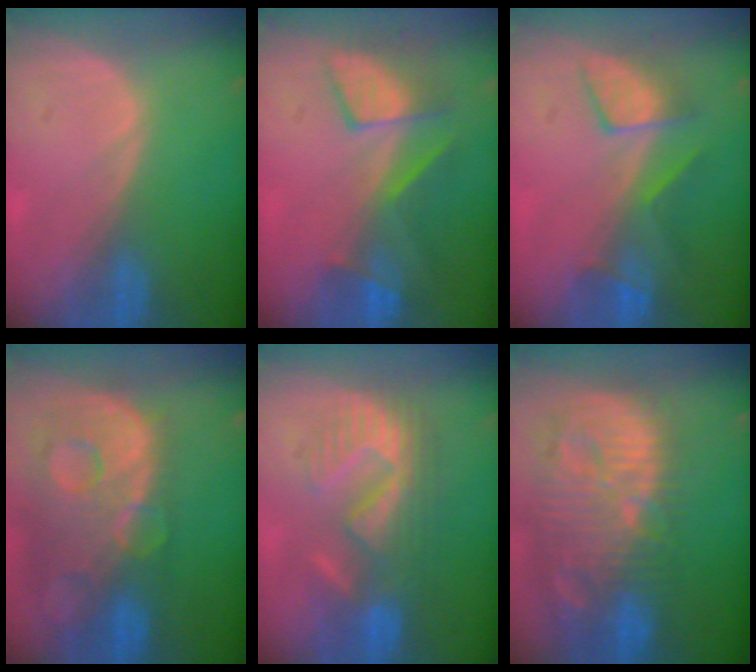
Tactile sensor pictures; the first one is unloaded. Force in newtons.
{"total": 8.0, "press": 7.4, "slide": 3.2}
{"total": 5.9, "press": 5.7, "slide": 1.1}
{"total": 13.8, "press": 11.3, "slide": 8.0}
{"total": 8.8, "press": 8.7, "slide": 1.4}
{"total": 14.4, "press": 12.5, "slide": 7.1}